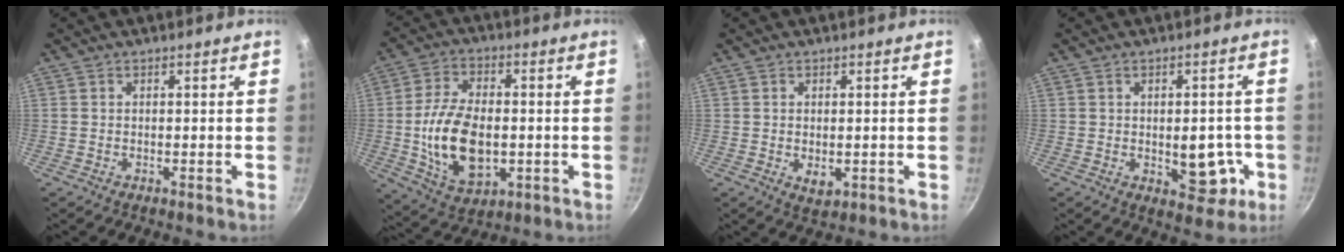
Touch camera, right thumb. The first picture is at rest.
{"total": 15.5, "force": [-1.7, 9.1, 12.4], "torque": [-0.219, 0.010, -0.022]}
{"total": 3.3, "force": [-0.4, 2.0, 2.6], "torque": [-0.041, -0.009, -0.003]}
{"total": 8.7, "force": [-1.7, 5.0, 6.8], "torque": [-0.051, 0.006, -0.014]}